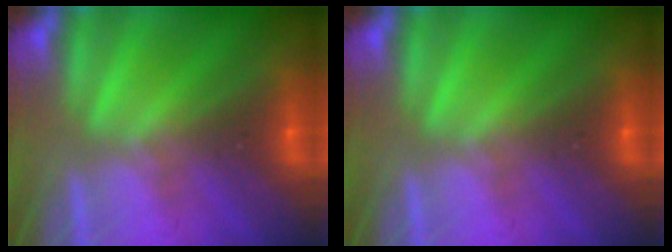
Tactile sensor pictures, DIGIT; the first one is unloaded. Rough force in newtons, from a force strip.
{"total": 0.0}